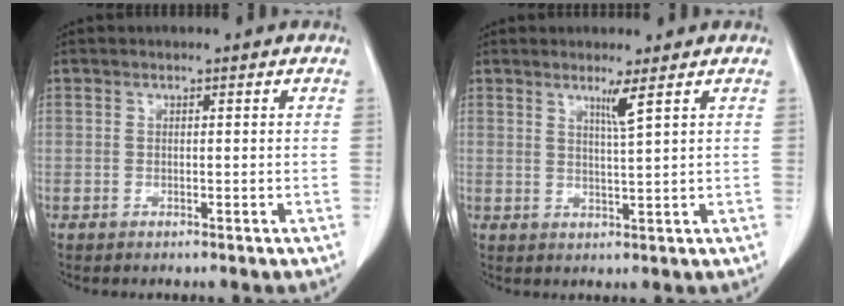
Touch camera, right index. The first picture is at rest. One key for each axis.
{"total": 2.7, "fx": 1.6, "fy": -0.9, "fz": 2.0, "tx": -0.036, "ty": -0.015, "tz": 0.032}